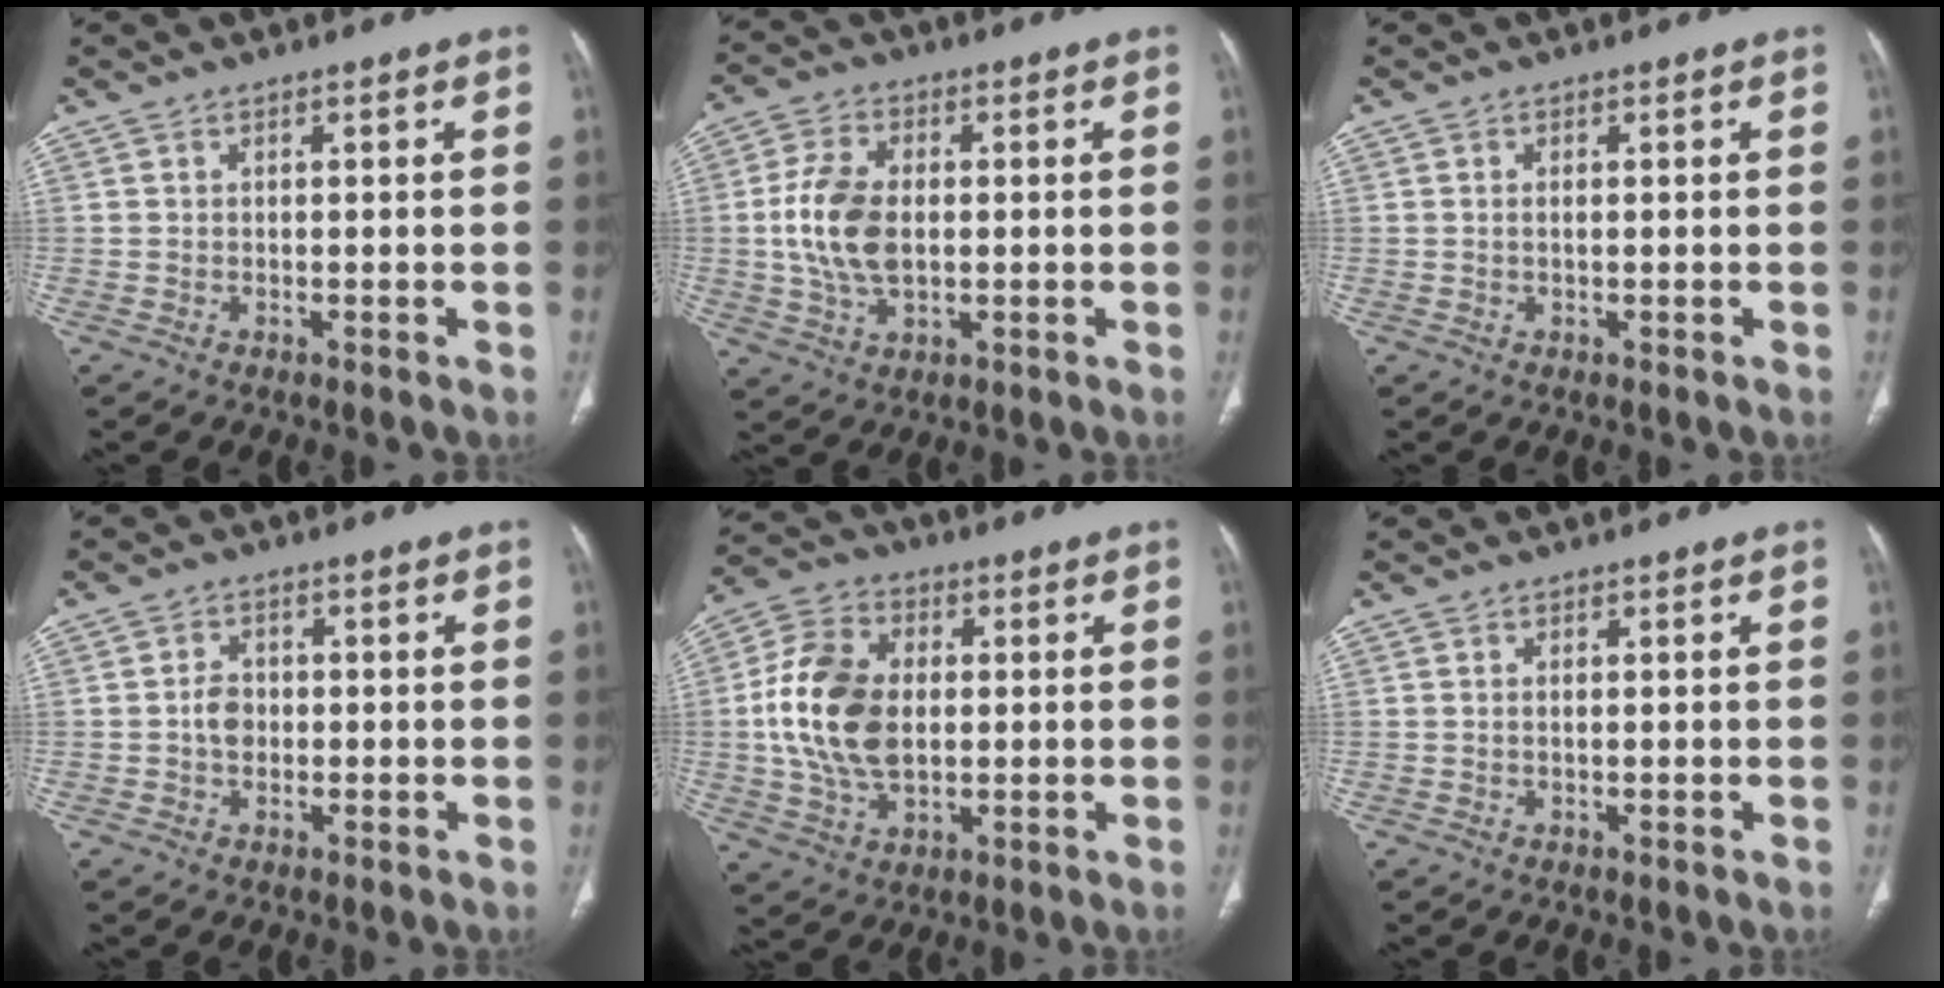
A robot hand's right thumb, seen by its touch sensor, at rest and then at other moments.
{"total": 10.7, "force": [0.0, 6.5, 8.5], "torque": [-0.171, 0.005, 0.002]}
{"total": 0.8, "force": [0.1, 0.3, 0.7], "torque": [-0.018, 0.002, 0.002]}
{"total": 3.3, "force": [-0.4, 2.6, 2.0], "torque": [-0.023, 0.008, -0.013]}
{"total": 15.5, "force": [0.4, 10.1, 11.7], "torque": [-0.221, 0.011, 0.009]}
{"total": 0.6, "force": [0.0, 0.2, 0.5], "torque": [-0.014, 0.001, 0.002]}